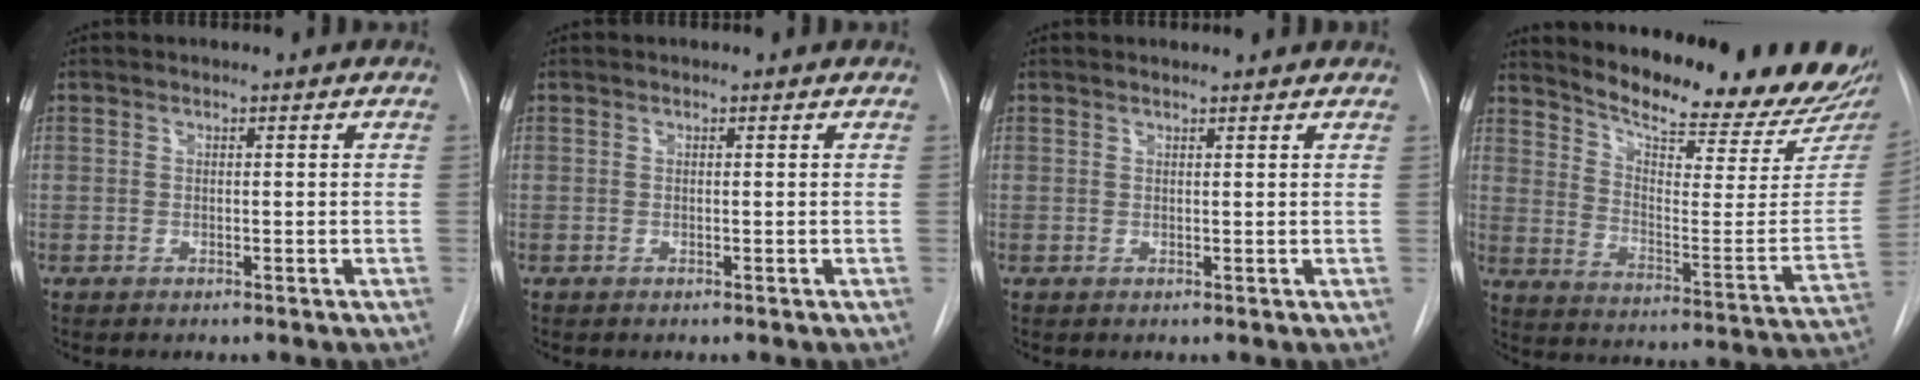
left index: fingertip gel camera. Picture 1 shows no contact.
{"total": 0.0}
{"total": 3.0, "force": [2.9, 0.3, 0.7], "torque": [-0.015, 0.015, 0.031]}
{"total": 24.7, "force": [22.3, 4.3, 9.7], "torque": [-0.150, -0.091, 0.286]}